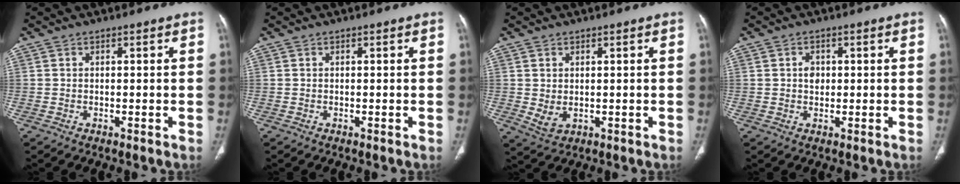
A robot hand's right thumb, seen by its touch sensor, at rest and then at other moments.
{"total": 0.0}
{"total": 3.1, "force": [0.2, 2.2, 2.2], "torque": [-0.041, -0.008, 0.017]}
{"total": 2.3, "force": [0.3, 1.8, 1.5], "torque": [-0.015, 0.001, 0.006]}